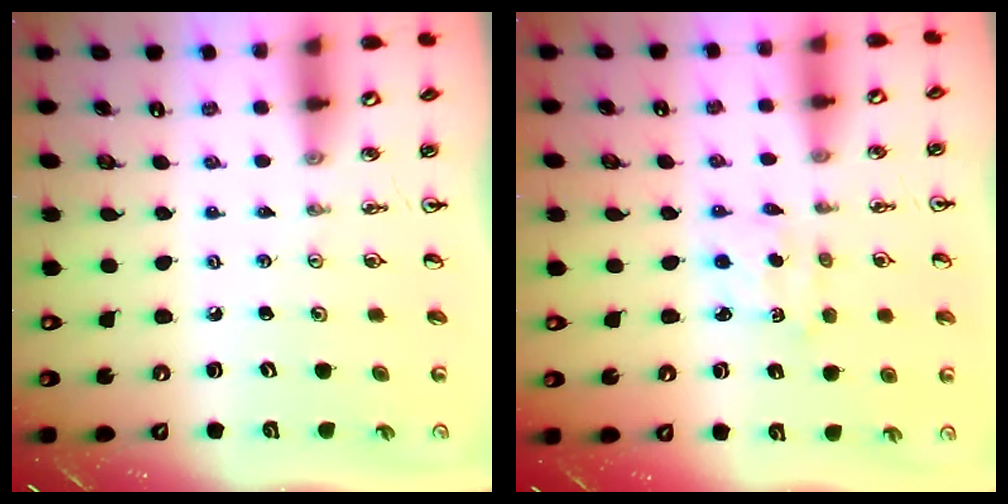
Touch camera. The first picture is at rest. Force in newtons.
{"total": 2.4, "press": 2.4, "slide": 0.3}